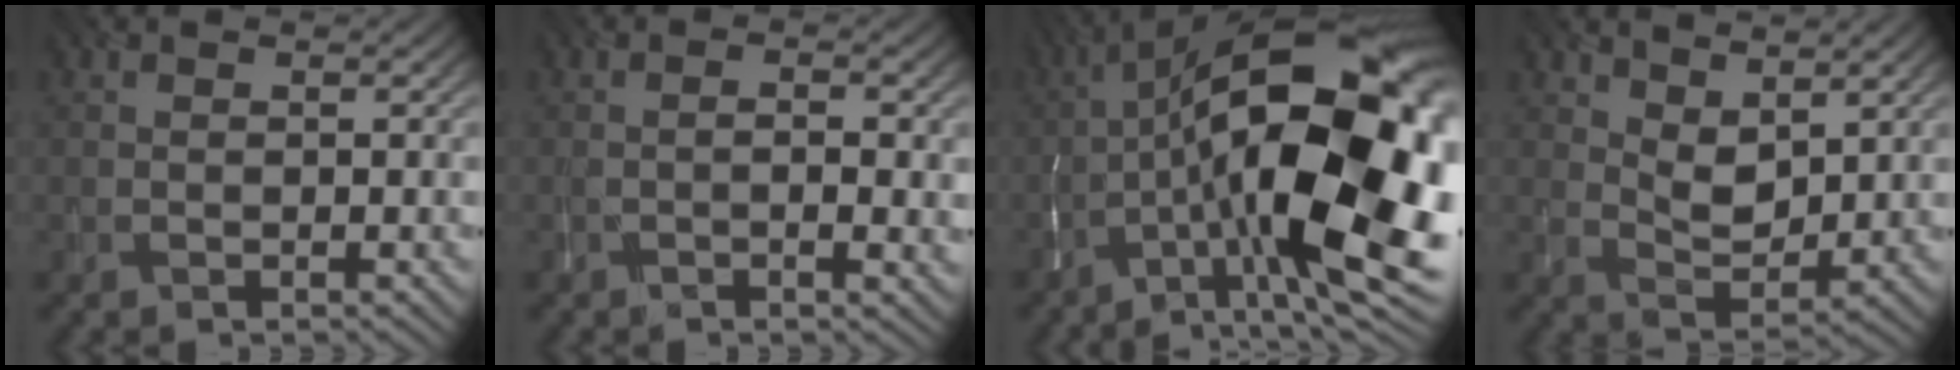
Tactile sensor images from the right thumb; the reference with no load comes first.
{"total": 3.1, "force": [-0.8, 0.9, 2.9], "torque": [-0.049, -0.003, -0.010]}
{"total": 22.0, "force": [-3.0, 8.8, 19.9], "torque": [-0.327, 0.006, -0.060]}
{"total": 4.7, "force": [3.1, 2.3, 2.8], "torque": [-0.057, -0.007, 0.056]}